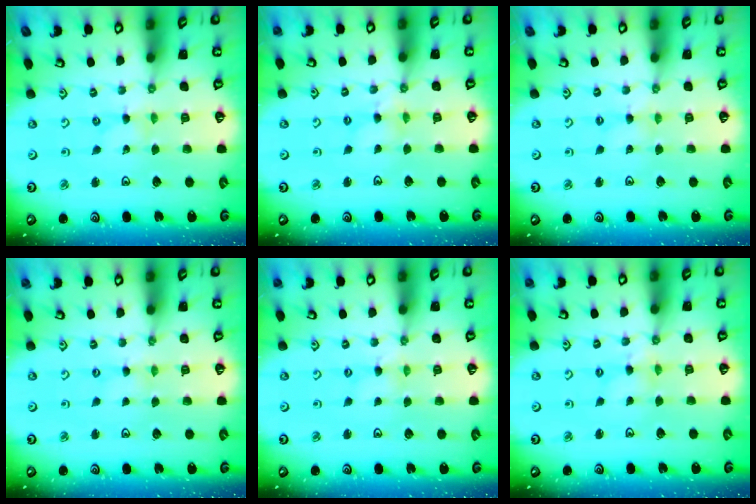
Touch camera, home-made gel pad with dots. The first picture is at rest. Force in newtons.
{"total": 2.5, "press": 2.5, "slide": 0.2}
{"total": 0.8, "press": 0.7, "slide": 0.3}
{"total": 0.0}
{"total": 0.8, "press": 0.8, "slide": 0.1}
{"total": 2.5, "press": 2.5, "slide": 0.2}